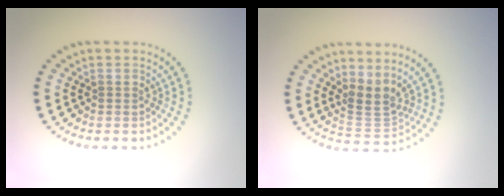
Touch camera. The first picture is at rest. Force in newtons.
{"total": 2.8, "press": 2.0, "slide": 2.0}